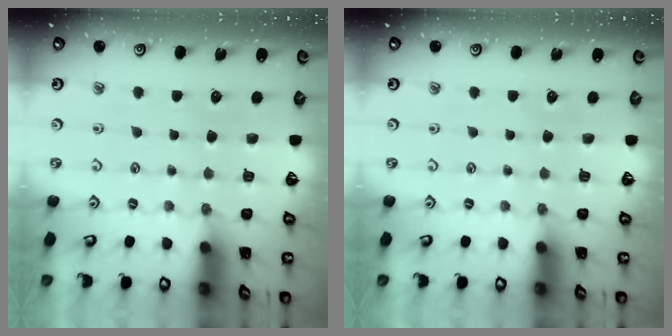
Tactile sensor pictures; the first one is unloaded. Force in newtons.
{"total": 0.0}